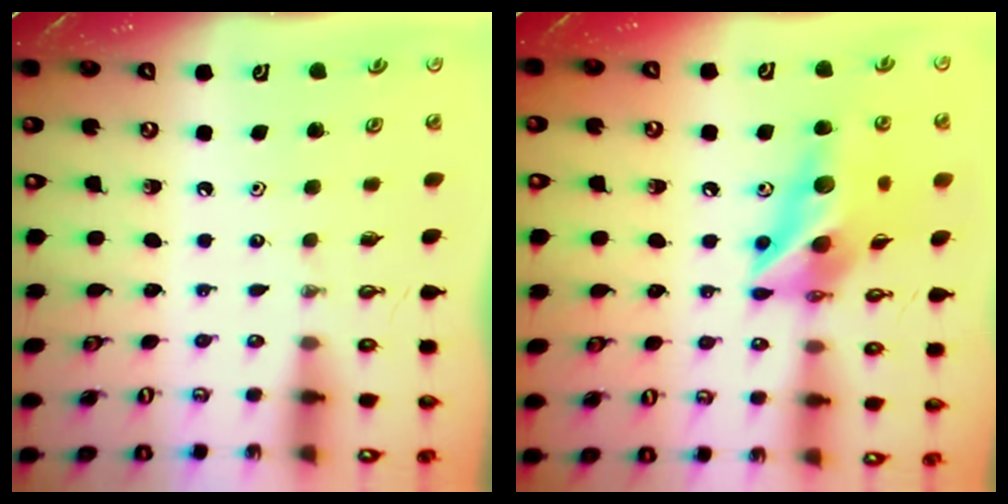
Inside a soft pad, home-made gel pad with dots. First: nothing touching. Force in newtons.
{"total": 14.7, "press": 14.7, "slide": 1.6}